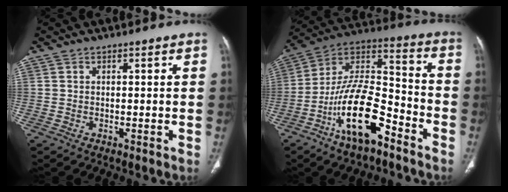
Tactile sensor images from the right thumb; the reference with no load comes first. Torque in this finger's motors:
{"motor_torque": [3.58, 1.43, 1.80, -0.96, 0.31]}